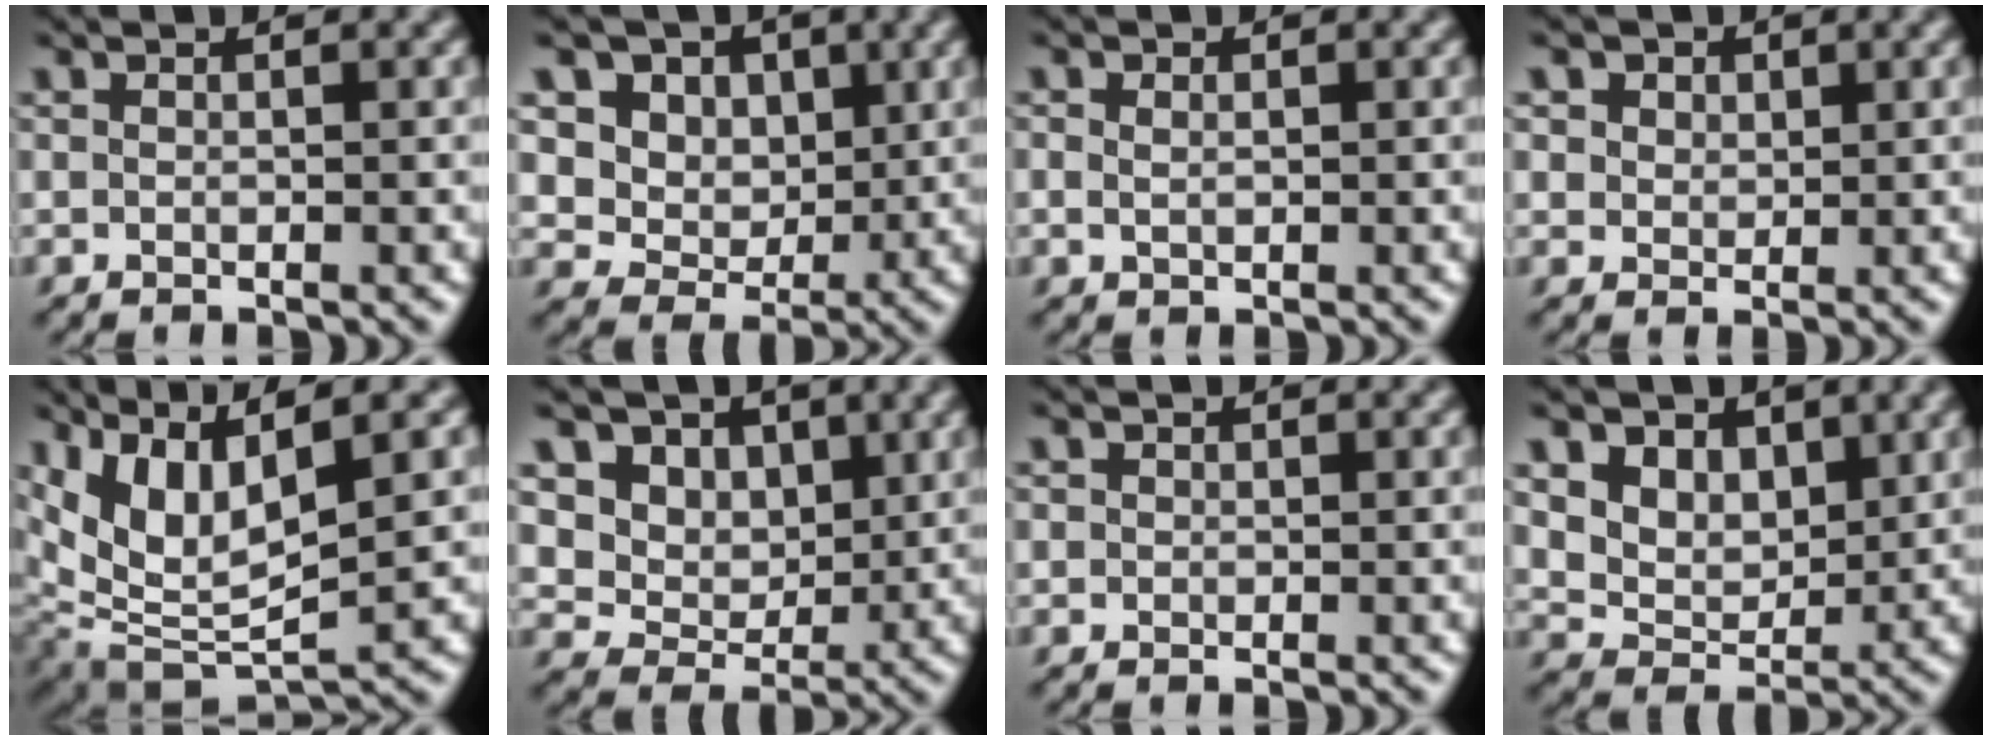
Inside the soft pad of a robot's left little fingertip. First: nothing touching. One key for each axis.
{"total": 10.5, "fx": 4.8, "fy": 7.7, "fz": 5.2, "tx": -0.103, "ty": 0.000, "tz": 0.080}
{"total": 1.6, "fx": 0.5, "fy": 1.2, "fz": 0.9, "tx": -0.020, "ty": 0.013, "tz": 0.001}
{"total": 4.7, "fx": 2.6, "fy": 3.4, "fz": 2.1, "tx": -0.055, "ty": 0.003, "tz": 0.038}
{"total": 7.2, "fx": 2.8, "fy": 2.4, "fz": 6.2, "tx": -0.137, "ty": 0.000, "tz": 0.055}
{"total": 7.9, "fx": 3.6, "fy": 5.8, "fz": 4.0, "tx": -0.091, "ty": -0.011, "tz": 0.067}
{"total": 0.6, "fx": 0.2, "fy": 0.6, "fz": 0.1, "tx": 0.001, "ty": -0.002, "tz": 0.003}
{"total": 6.1, "fx": 3.0, "fy": 4.3, "fz": 3.1, "tx": -0.084, "ty": -0.014, "tz": 0.064}